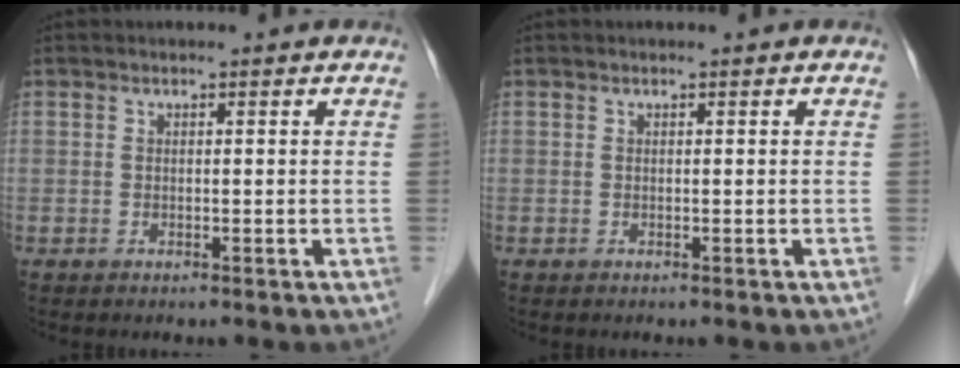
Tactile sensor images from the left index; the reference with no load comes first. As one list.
[{"total": 0.0}]